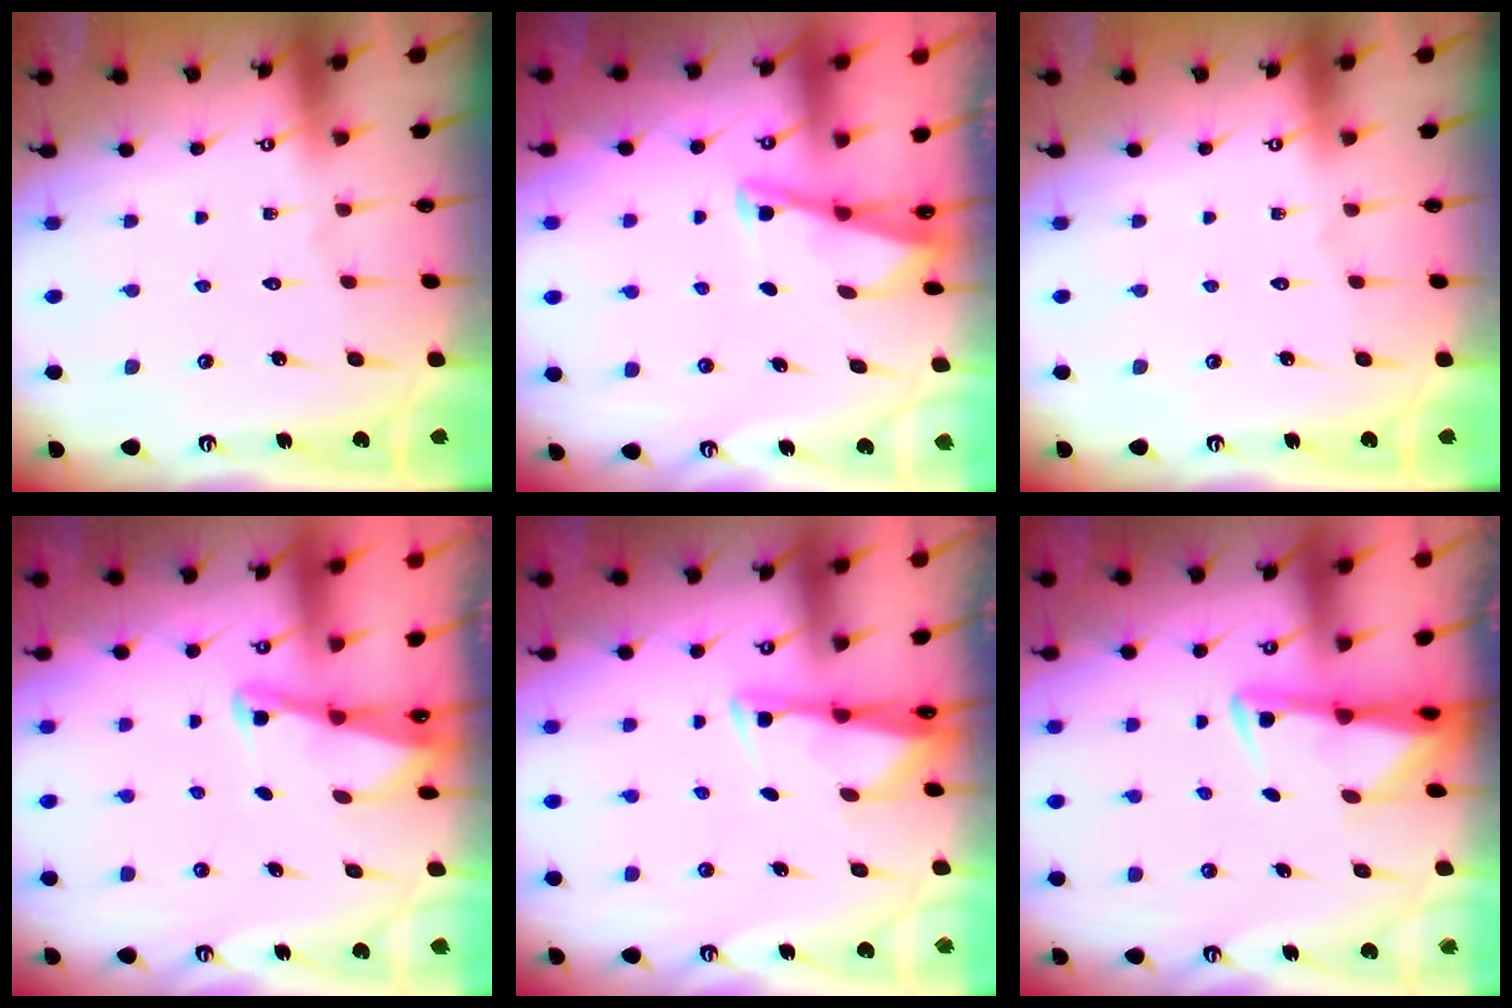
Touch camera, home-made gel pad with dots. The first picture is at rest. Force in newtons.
{"total": 2.9, "press": 2.9, "slide": 0.4}
{"total": 0.0}
{"total": 2.2, "press": 2.2, "slide": 0.3}
{"total": 2.9, "press": 2.9, "slide": 0.4}
{"total": 2.8, "press": 2.8, "slide": 0.4}